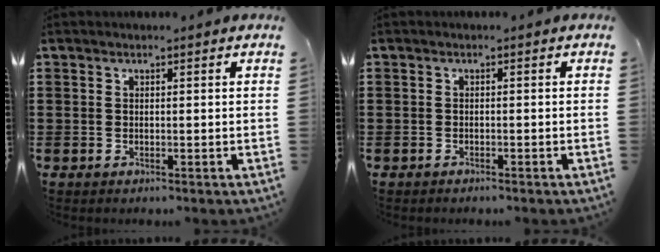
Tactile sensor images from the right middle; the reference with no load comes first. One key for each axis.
{"total": 0.8, "fx": -0.7, "fy": 0.2, "fz": 0.0, "tx": -0.001, "ty": 0.002, "tz": -0.017}